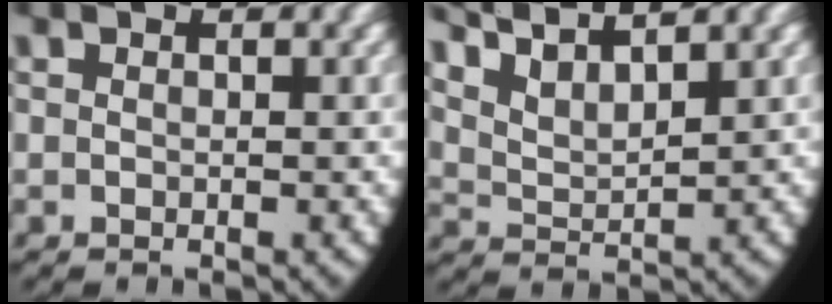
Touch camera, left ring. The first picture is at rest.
{"total": 6.9, "force": [4.4, 4.2, 3.2], "torque": [-0.086, 0.005, 0.065]}